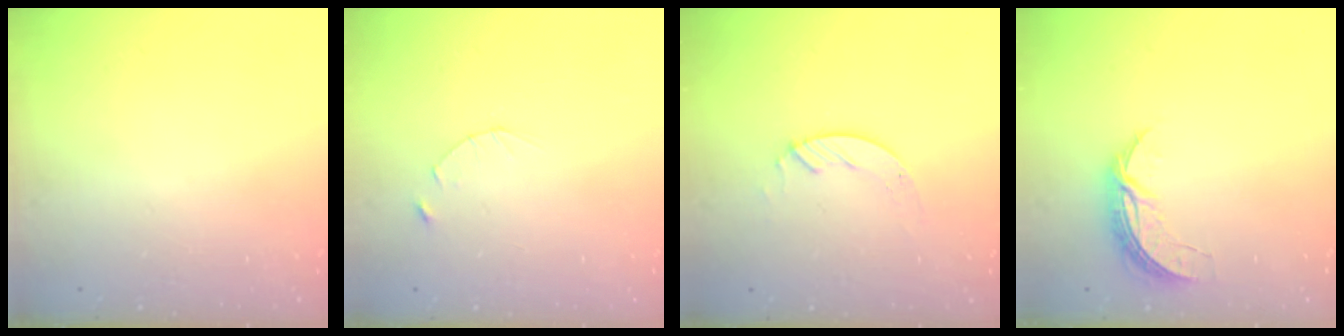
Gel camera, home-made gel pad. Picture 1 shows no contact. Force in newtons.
{"total": 2.5, "press": 2.4, "slide": 0.3}
{"total": 2.4, "press": 2.4, "slide": 0.2}
{"total": 6.5, "press": 6.5, "slide": 0.5}